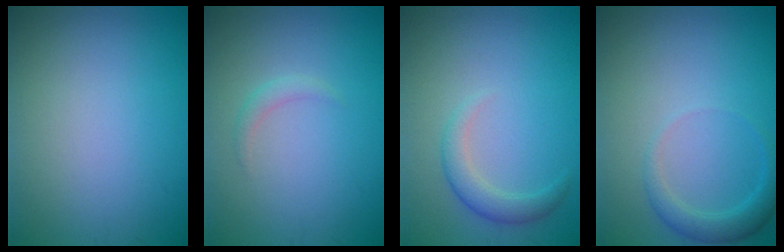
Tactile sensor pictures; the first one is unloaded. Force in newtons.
{"total": 1.0, "press": 1.0, "slide": 0.0}
{"total": 2.2, "press": 2.2, "slide": 0.1}
{"total": 2.1, "press": 2.1, "slide": 0.2}